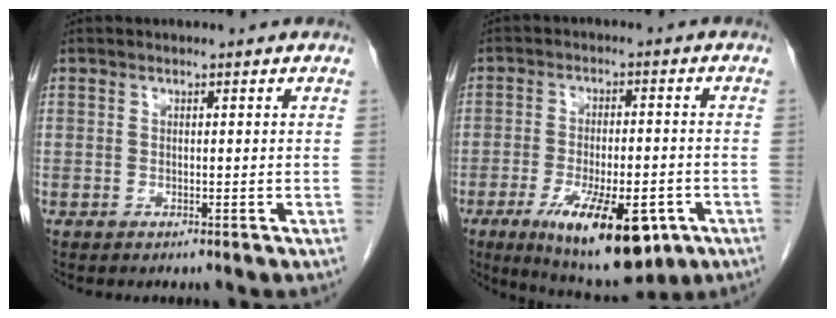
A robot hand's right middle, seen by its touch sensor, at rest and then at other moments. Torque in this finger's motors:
{"motor_torque": [1.76, -0.38, 0.40, 0.16]}